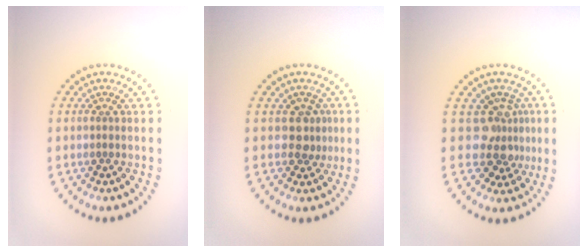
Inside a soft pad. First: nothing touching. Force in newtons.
{"total": 2.1, "press": 1.8, "slide": 1.1}
{"total": 3.3, "press": 2.6, "slide": 2.0}